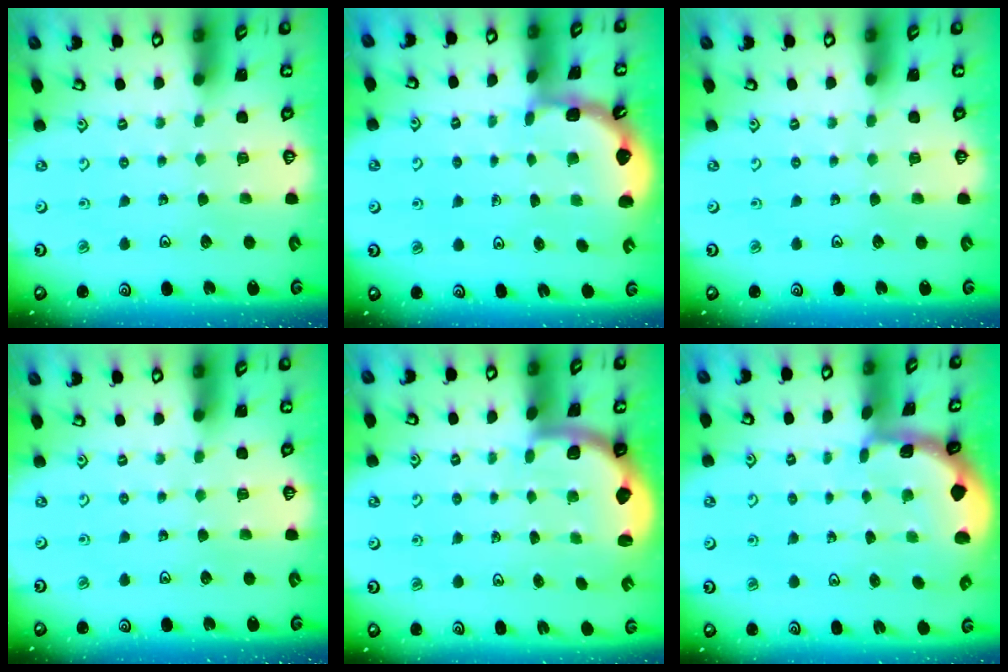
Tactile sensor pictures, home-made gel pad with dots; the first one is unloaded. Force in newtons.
{"total": 2.0, "press": 2.0, "slide": 0.2}
{"total": 0.0}
{"total": 0.0}
{"total": 1.9, "press": 1.8, "slide": 0.5}
{"total": 2.3, "press": 2.3, "slide": 0.3}